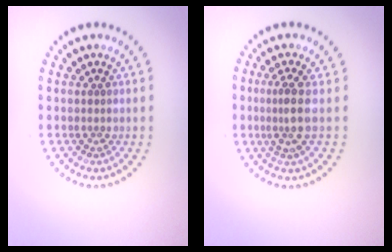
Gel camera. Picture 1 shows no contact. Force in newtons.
{"total": 2.5, "press": 1.9, "slide": 1.6}